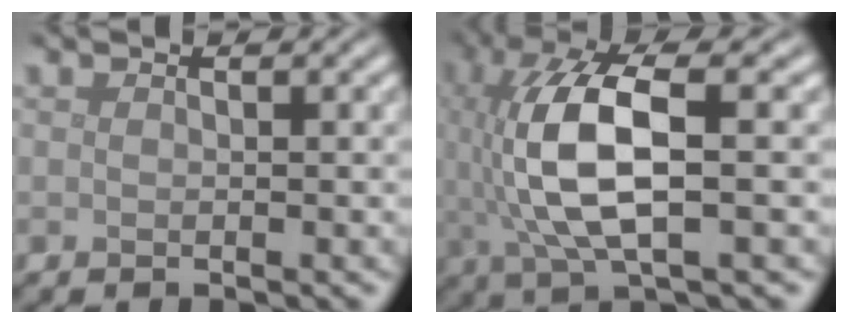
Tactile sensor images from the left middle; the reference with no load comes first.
{"total": 8.9, "force": [0.3, 3.1, 8.3], "torque": [-0.180, 0.006, 0.008]}